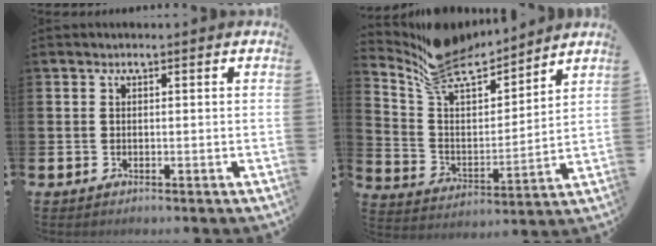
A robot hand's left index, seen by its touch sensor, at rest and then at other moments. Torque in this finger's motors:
{"motor_torque": [0.05, -0.10, 0.51, 0.13]}